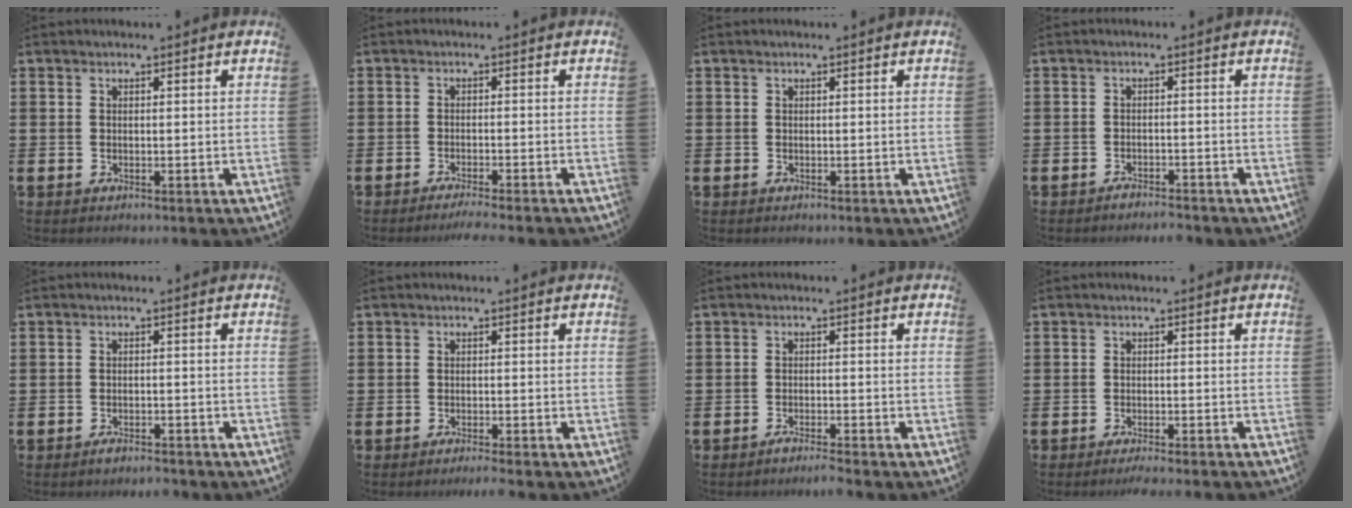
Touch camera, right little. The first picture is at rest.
{"total": 1.5, "force": [-1.4, -0.2, 0.7], "torque": [-0.009, 0.000, -0.026]}
{"total": 0.0}
{"total": 1.7, "force": [-1.7, 0.0, 0.1], "torque": [-0.007, 0.002, -0.035]}
{"total": 1.6, "force": [-1.5, 0.2, 0.5], "torque": [-0.012, 0.002, -0.030]}
{"total": 1.0, "force": [-0.9, -0.1, 0.5], "torque": [-0.007, -0.002, -0.017]}
{"total": 1.5, "force": [-1.4, -0.1, 0.5], "torque": [-0.009, -0.002, -0.026]}
{"total": 1.3, "force": [-1.2, -0.2, 0.5], "torque": [-0.007, -0.001, -0.022]}